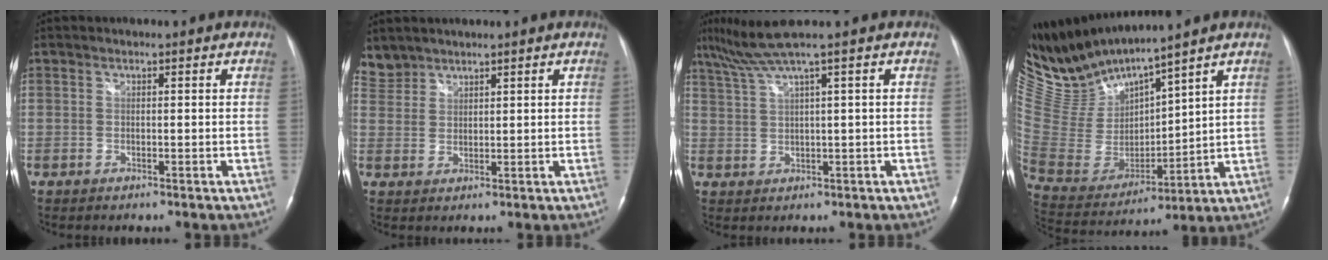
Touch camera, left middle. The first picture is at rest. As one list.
[{"total": 3.3, "force": [3.1, 1.1, -0.5], "torque": [0.009, 0.011, 0.068]}, {"total": 4.8, "force": [3.3, -1.6, 3.1], "torque": [-0.076, 0.013, 0.071]}, {"total": 12.4, "force": [12.0, -0.5, 2.9], "torque": [-0.089, -0.004, 0.265]}]